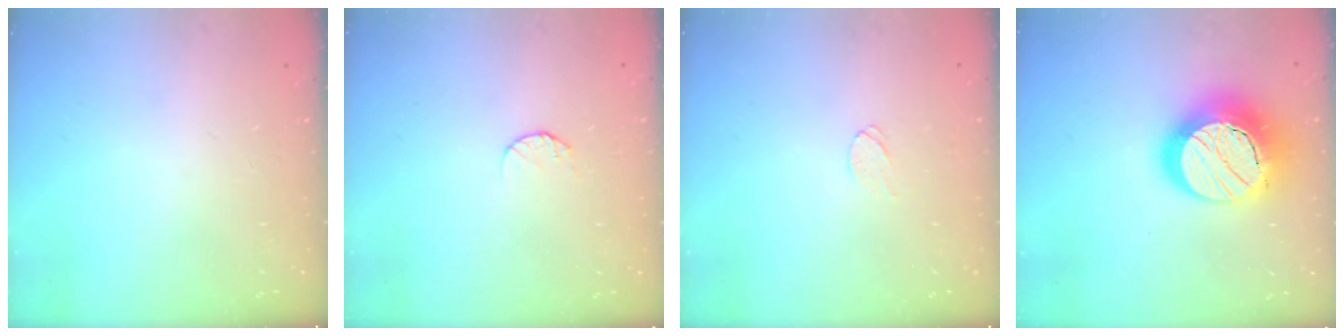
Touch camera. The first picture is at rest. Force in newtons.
{"total": 5.4, "press": 5.4, "slide": 0.5}
{"total": 3.6, "press": 3.6, "slide": 0.3}
{"total": 21.3, "press": 21.2, "slide": 1.6}